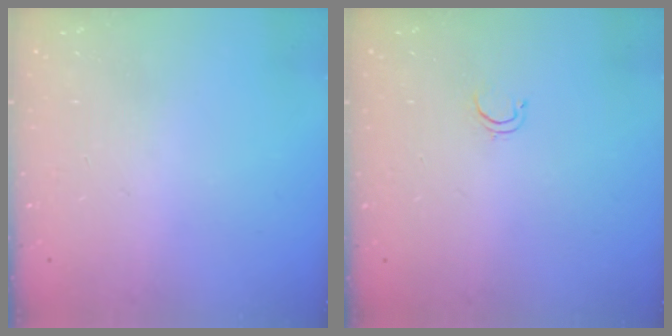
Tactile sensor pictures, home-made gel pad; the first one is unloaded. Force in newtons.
{"total": 2.6, "press": 2.5, "slide": 0.4}